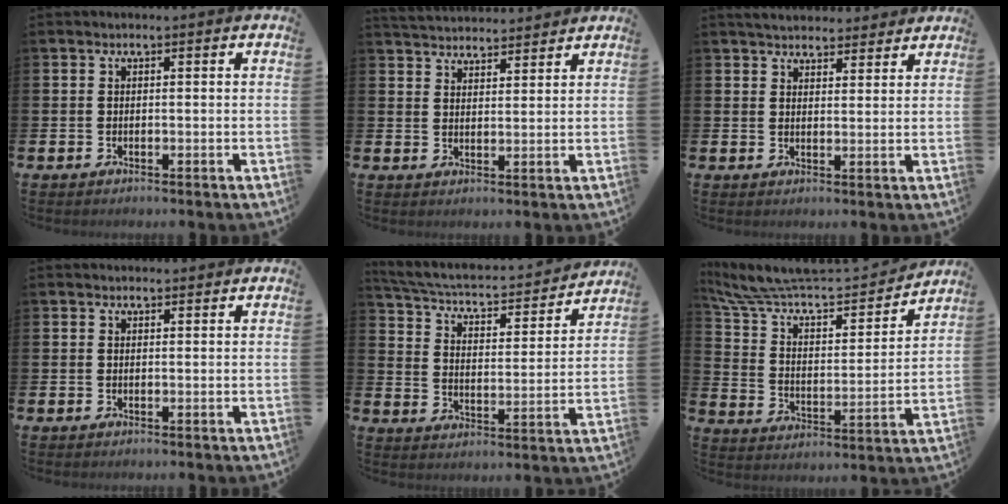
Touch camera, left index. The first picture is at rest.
{"total": 4.1, "force": [4.0, 0.6, -0.1], "torque": [-0.015, -0.021, 0.074]}
{"total": 3.9, "force": [3.8, 0.9, 0.1], "torque": [-0.009, -0.018, 0.069]}
{"total": 1.0, "force": [0.9, 0.3, 0.0], "torque": [0.011, -0.001, 0.015]}
{"total": 4.9, "force": [4.2, 1.6, 1.8], "torque": [-0.061, -0.036, 0.062]}
{"total": 10.1, "force": [9.3, 2.4, 2.8], "torque": [-0.103, -0.067, 0.157]}